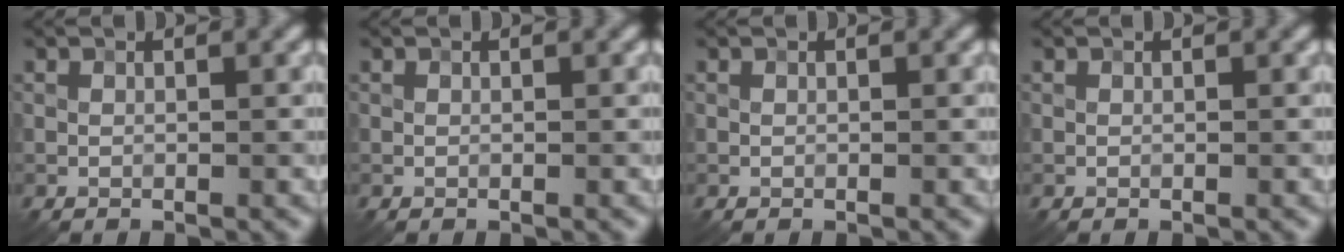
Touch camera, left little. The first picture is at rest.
{"total": 0.0}
{"total": 0.0}
{"total": 0.0}